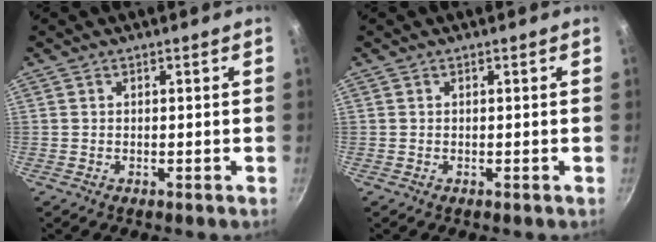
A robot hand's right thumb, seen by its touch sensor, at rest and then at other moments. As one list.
[{"total": 0.0}]